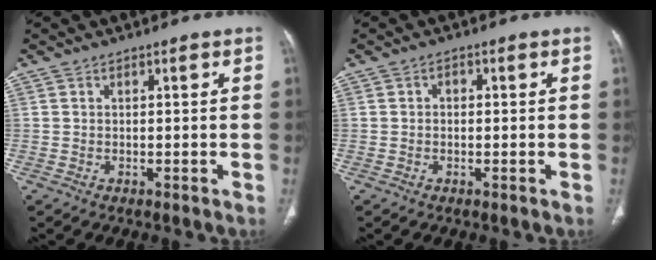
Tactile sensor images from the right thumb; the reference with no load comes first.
{"total": 1.2, "force": [0.1, 0.9, 0.8], "torque": [-0.009, 0.007, -0.001]}